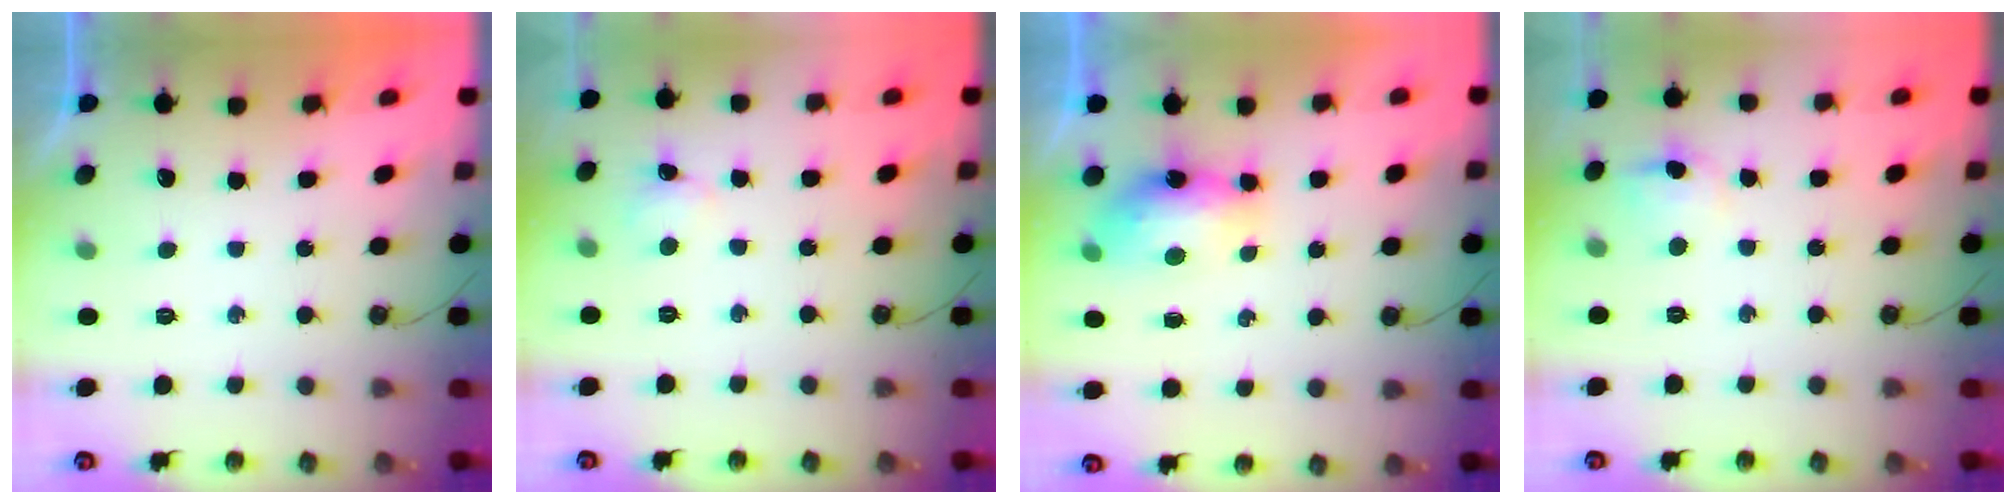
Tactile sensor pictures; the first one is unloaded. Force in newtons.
{"total": 4.0, "press": 3.6, "slide": 1.8}
{"total": 15.8, "press": 9.7, "slide": 12.5}
{"total": 4.8, "press": 4.6, "slide": 1.2}